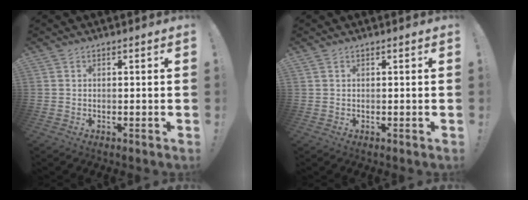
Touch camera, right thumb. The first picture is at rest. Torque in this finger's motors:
{"motor_torque": [0.05, 0.05, 0.14, 0.02, 0.02]}